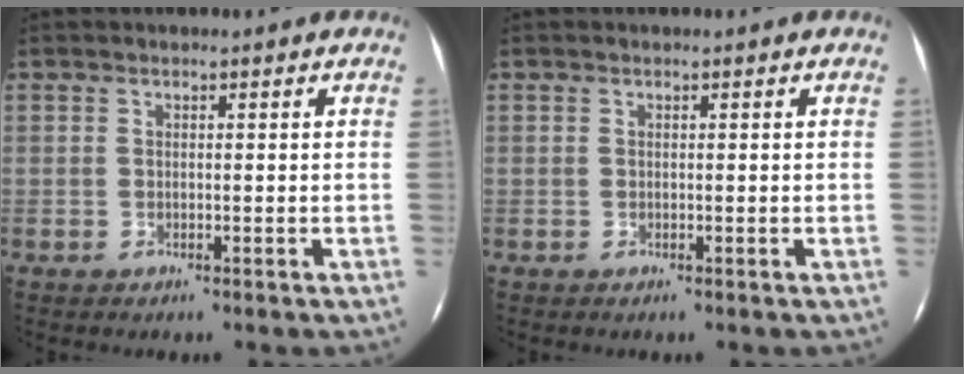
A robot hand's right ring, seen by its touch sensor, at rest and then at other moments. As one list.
[{"total": 0.0}]